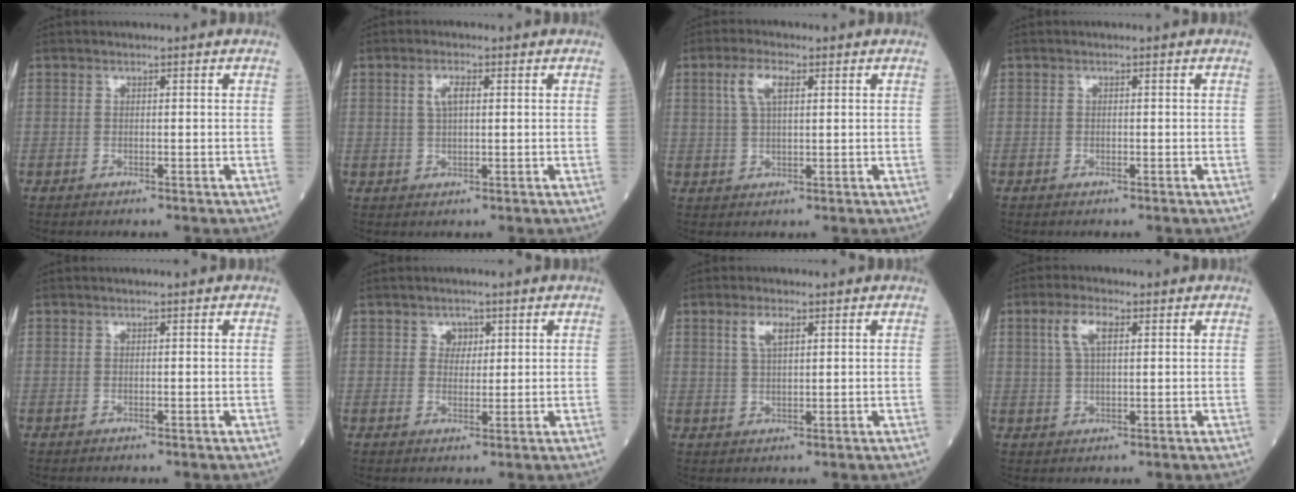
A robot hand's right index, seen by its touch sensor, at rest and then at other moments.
{"total": 3.0, "force": [1.0, 0.9, 2.7], "torque": [-0.056, 0.005, 0.020]}
{"total": 4.6, "force": [2.0, 1.6, 3.8], "torque": [-0.087, 0.013, 0.043]}
{"total": 0.0}
{"total": 0.0}
{"total": 2.3, "force": [1.2, 1.9, 0.8], "torque": [-0.007, 0.001, 0.018]}
{"total": 3.2, "force": [1.7, 1.0, 2.5], "torque": [-0.056, 0.006, 0.037]}
{"total": 4.6, "force": [1.9, 1.6, 3.8], "torque": [-0.087, 0.014, 0.042]}